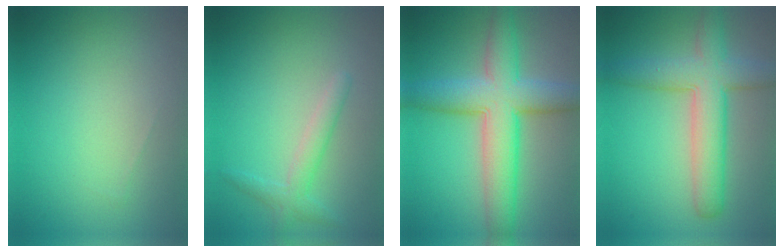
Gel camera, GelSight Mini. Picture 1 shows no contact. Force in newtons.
{"total": 2.1, "press": 2.1, "slide": 0.1}
{"total": 7.9, "press": 7.9, "slide": 0.2}
{"total": 6.4, "press": 6.4, "slide": 0.2}